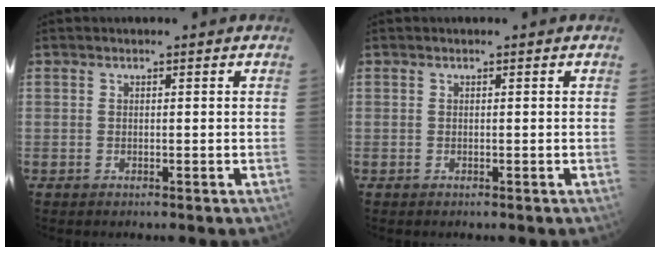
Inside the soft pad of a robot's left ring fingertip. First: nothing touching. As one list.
[{"total": 0.0}]